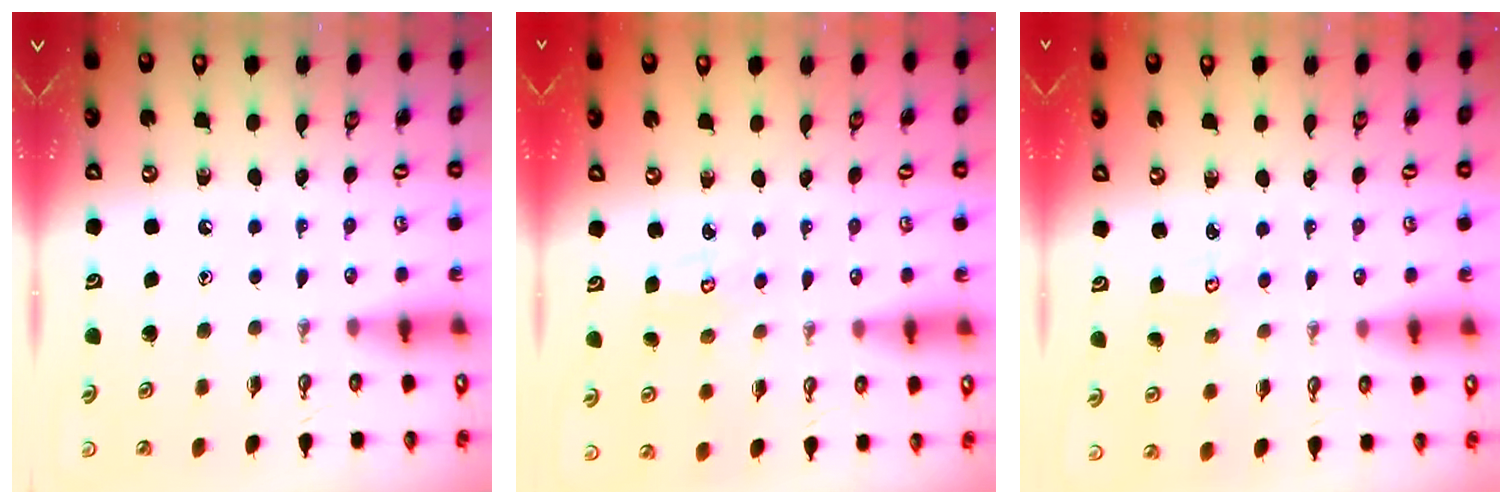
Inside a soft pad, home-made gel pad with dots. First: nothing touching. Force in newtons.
{"total": 3.8, "press": 3.7, "slide": 0.3}
{"total": 2.5, "press": 2.4, "slide": 0.3}